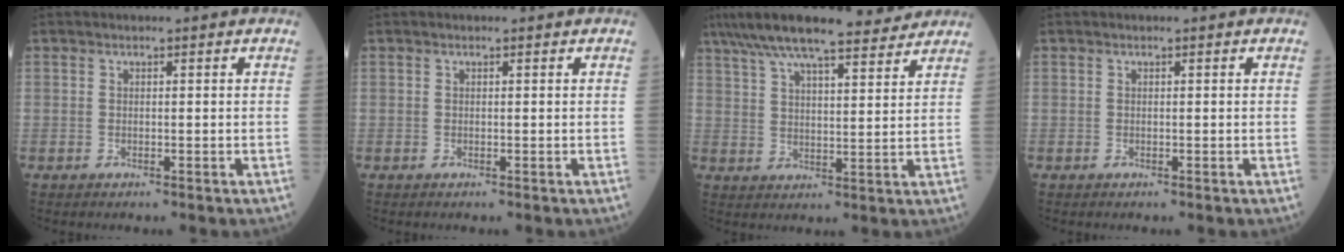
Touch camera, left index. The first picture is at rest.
{"total": 0.0}
{"total": 17.2, "force": [14.5, 2.9, 8.9], "torque": [-0.165, 0.035, 0.223]}
{"total": 0.0}